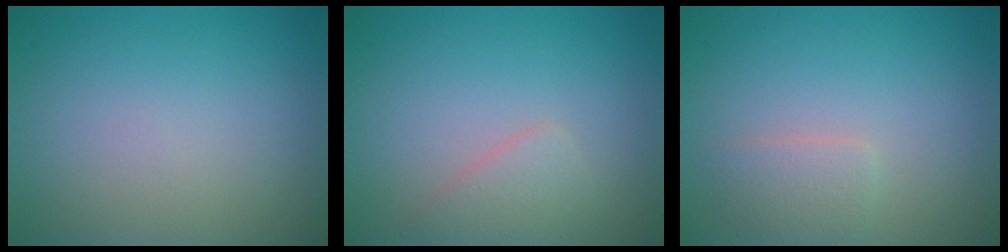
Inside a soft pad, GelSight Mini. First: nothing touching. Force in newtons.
{"total": 1.8, "press": 1.8, "slide": 0.1}
{"total": 1.8, "press": 1.8, "slide": 0.0}